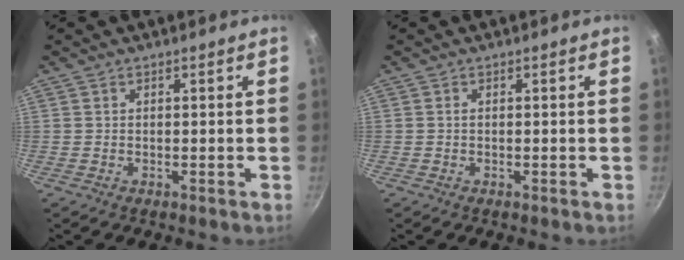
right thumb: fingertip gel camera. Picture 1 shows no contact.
{"total": 0.0}